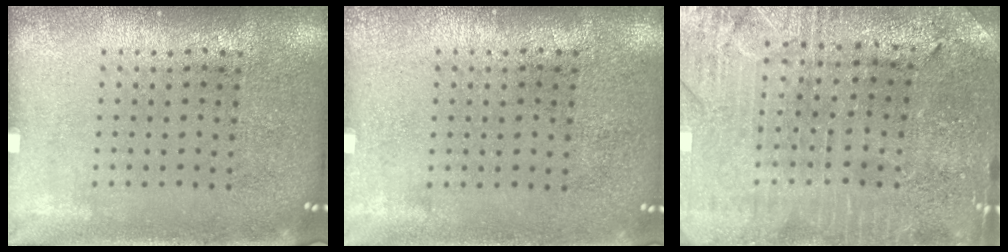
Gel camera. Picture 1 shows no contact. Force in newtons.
{"total": 0.0}
{"total": 1.5, "press": 1.4, "slide": 0.2}